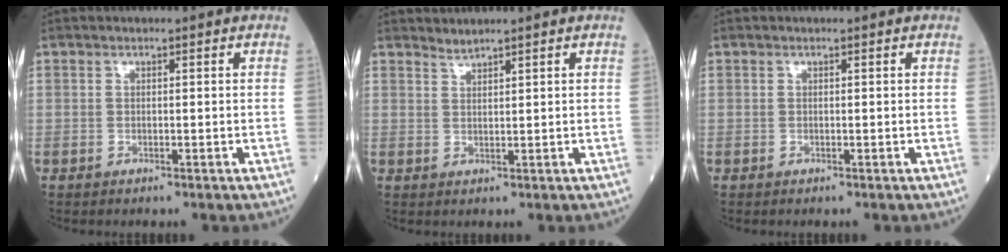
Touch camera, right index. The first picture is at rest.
{"total": 1.4, "force": [1.3, -0.4, -0.1], "torque": [-0.005, -0.002, 0.031]}
{"total": 0.0}